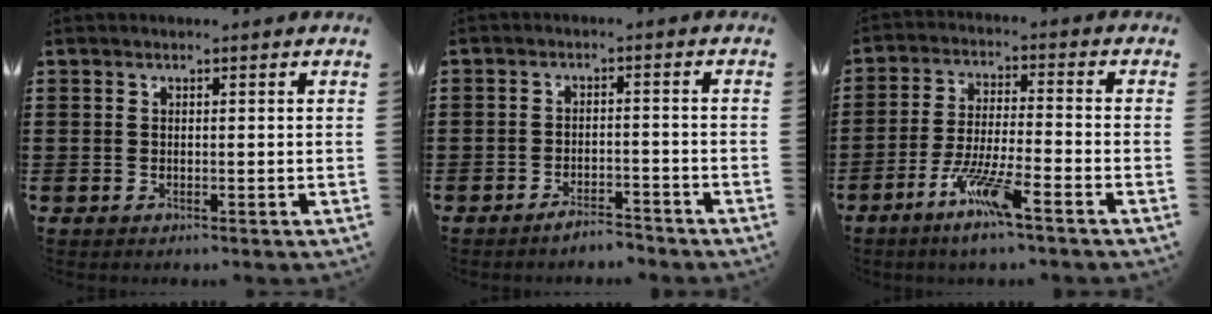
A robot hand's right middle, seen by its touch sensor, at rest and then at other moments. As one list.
[{"total": 3.3, "force": [-3.2, 0.5, 0.5], "torque": [-0.011, 0.005, -0.064]}, {"total": 7.6, "force": [-5.1, 0.5, 5.6], "torque": [-0.120, -0.011, -0.099]}]